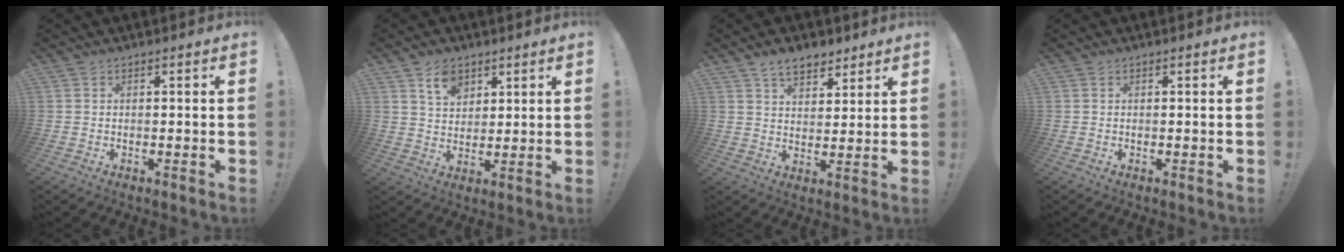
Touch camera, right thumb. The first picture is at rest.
{"total": 7.7, "force": [4.8, 5.0, 3.4], "torque": [-0.060, -0.014, 0.089]}
{"total": 7.7, "force": [5.6, 4.3, 3.2], "torque": [-0.044, -0.028, 0.102]}
{"total": 0.0}